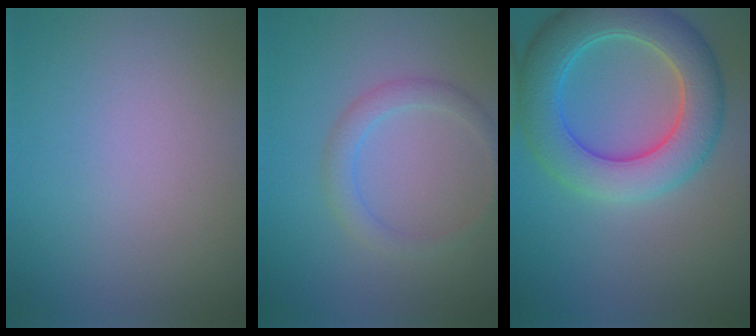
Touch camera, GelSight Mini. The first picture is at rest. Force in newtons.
{"total": 2.0, "press": 2.0, "slide": 0.1}
{"total": 7.6, "press": 7.6, "slide": 0.2}